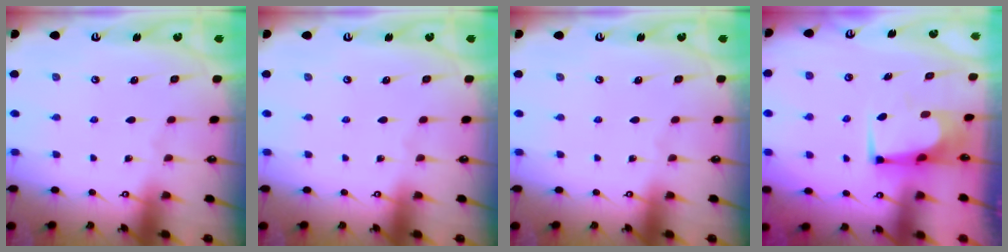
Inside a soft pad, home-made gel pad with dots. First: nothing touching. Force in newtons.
{"total": 0.0}
{"total": 0.0}
{"total": 1.0, "press": 0.9, "slide": 0.2}